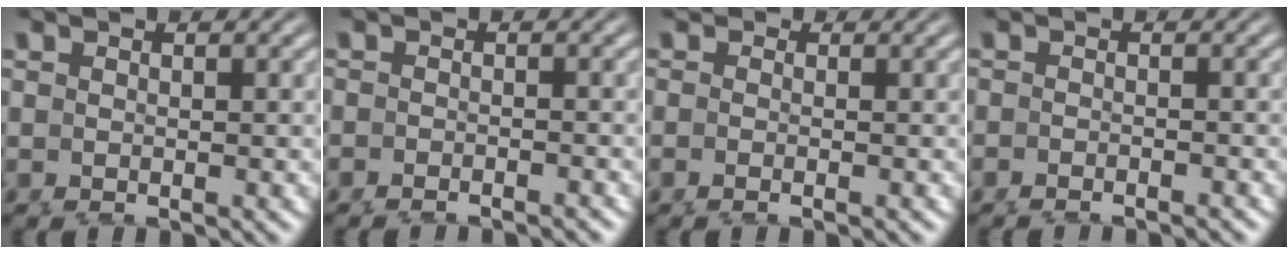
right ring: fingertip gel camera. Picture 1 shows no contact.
{"total": 1.8, "force": [-1.8, -0.2, -0.2], "torque": [0.007, -0.006, -0.028]}
{"total": 0.6, "force": [-0.5, 0.0, 0.3], "torque": [0.004, -0.004, -0.011]}
{"total": 1.7, "force": [-1.7, -0.3, -0.2], "torque": [0.009, -0.006, -0.026]}